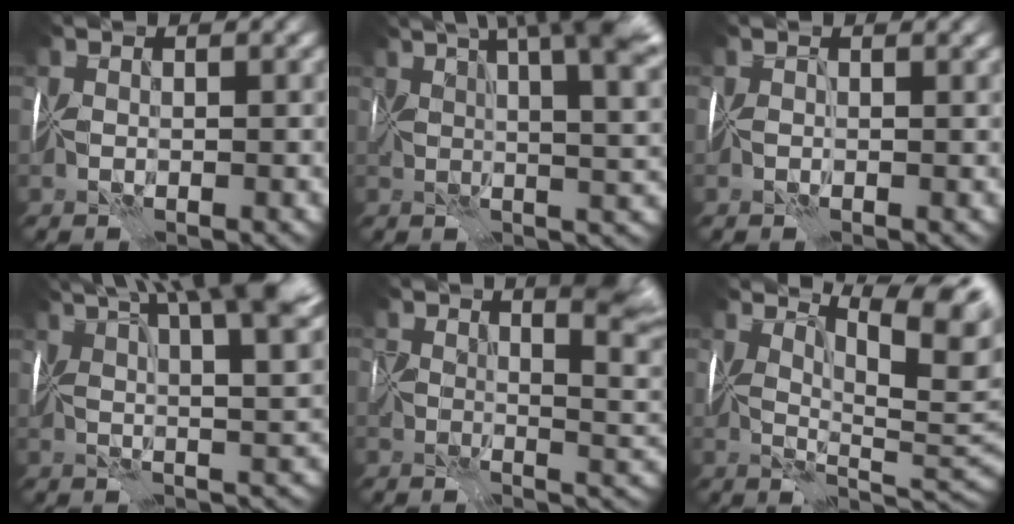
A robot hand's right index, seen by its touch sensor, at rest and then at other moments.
{"total": 14.3, "force": [7.0, 5.4, 11.3], "torque": [-0.123, 0.057, 0.081]}
{"total": 1.4, "force": [0.0, -1.3, -0.5], "torque": [0.015, -0.007, 0.001]}
{"total": 13.7, "force": [7.6, 3.6, 10.8], "torque": [-0.128, 0.042, 0.090]}
{"total": 5.9, "force": [2.8, 1.3, 5.0], "torque": [-0.058, -0.001, 0.048]}
{"total": 8.0, "force": [4.2, 2.4, 6.5], "torque": [-0.067, 0.001, 0.058]}